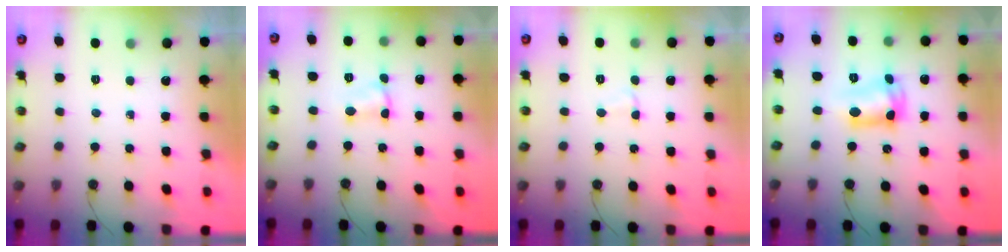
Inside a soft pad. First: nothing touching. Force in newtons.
{"total": 2.9, "press": 2.8, "slide": 0.3}
{"total": 2.6, "press": 2.5, "slide": 0.5}
{"total": 10.8, "press": 10.1, "slide": 4.0}